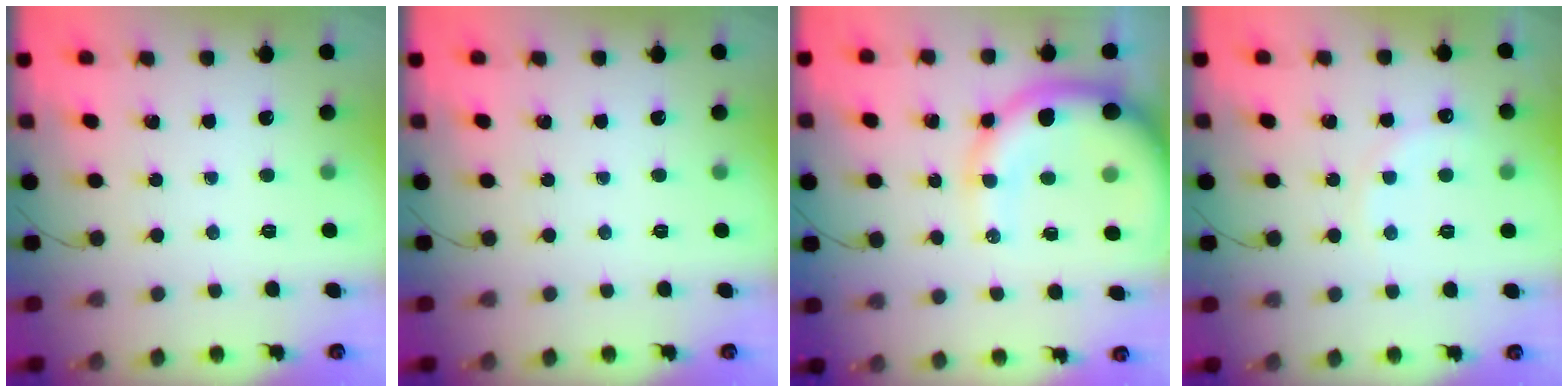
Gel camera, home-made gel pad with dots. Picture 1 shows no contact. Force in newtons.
{"total": 0.0}
{"total": 14.2, "press": 13.7, "slide": 3.8}
{"total": 7.9, "press": 7.7, "slide": 1.6}